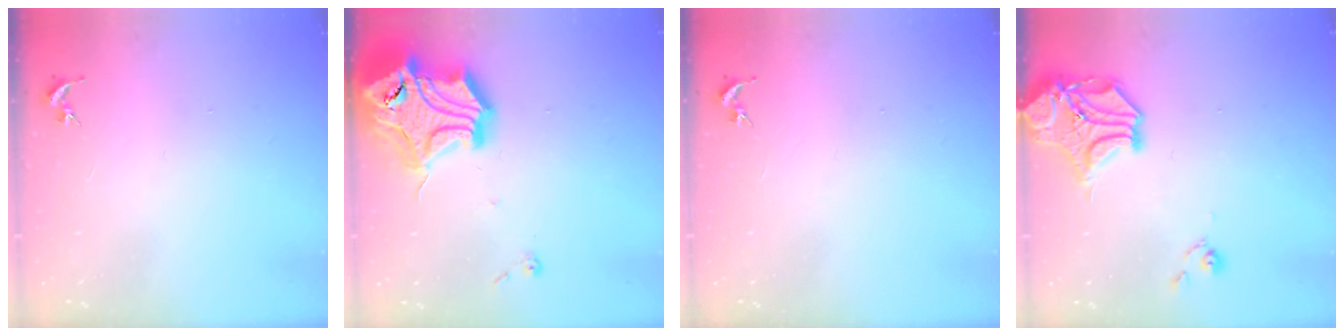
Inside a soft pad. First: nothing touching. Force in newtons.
{"total": 23.2, "press": 23.0, "slide": 2.7}
{"total": 0.0}
{"total": 14.3, "press": 14.1, "slide": 2.3}